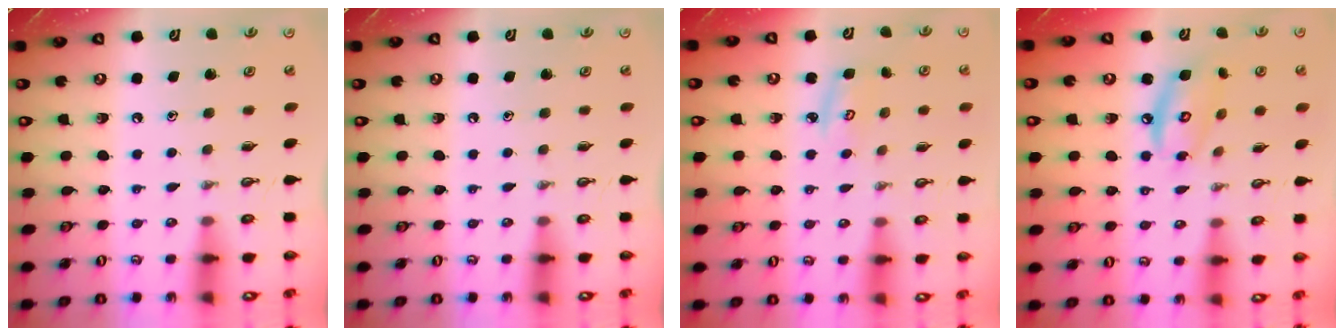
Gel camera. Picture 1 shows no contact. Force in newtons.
{"total": 0.0}
{"total": 4.0, "press": 4.0, "slide": 0.4}
{"total": 9.5, "press": 9.4, "slide": 0.7}